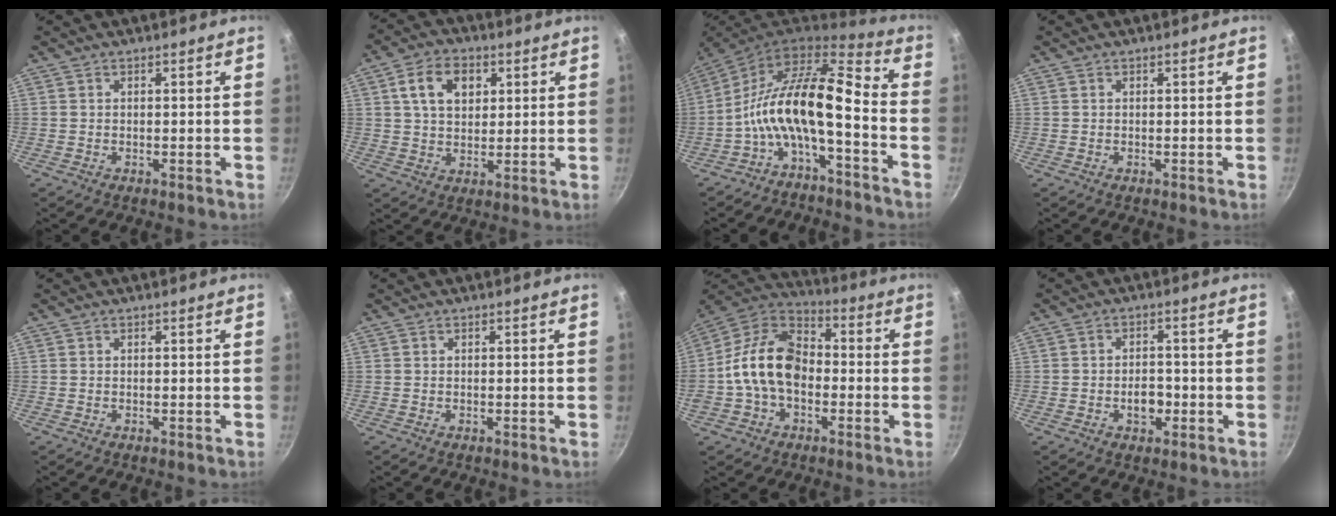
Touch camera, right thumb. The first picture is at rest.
{"total": 8.8, "force": [2.9, 6.1, 5.7], "torque": [-0.082, 0.001, 0.046]}
{"total": 13.6, "force": [-4.5, 4.9, 11.9], "torque": [-0.232, 0.067, -0.098]}
{"total": 0.0}
{"total": 0.0}
{"total": 0.0}
{"total": 15.1, "force": [-1.8, 10.4, 10.7], "torque": [-0.163, 0.041, -0.051]}
{"total": 4.5, "force": [-1.4, 3.0, 3.1], "torque": [-0.026, 0.012, -0.021]}